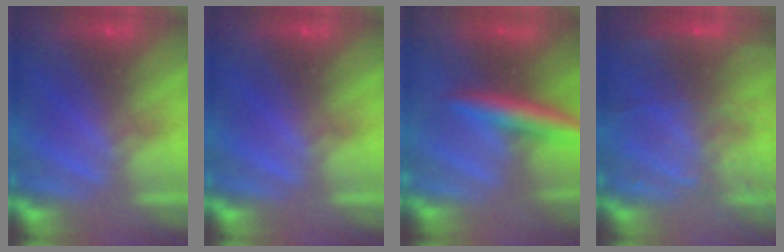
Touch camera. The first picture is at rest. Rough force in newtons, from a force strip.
{"total": 0.0}
{"total": 9.0}
{"total": 8.1}